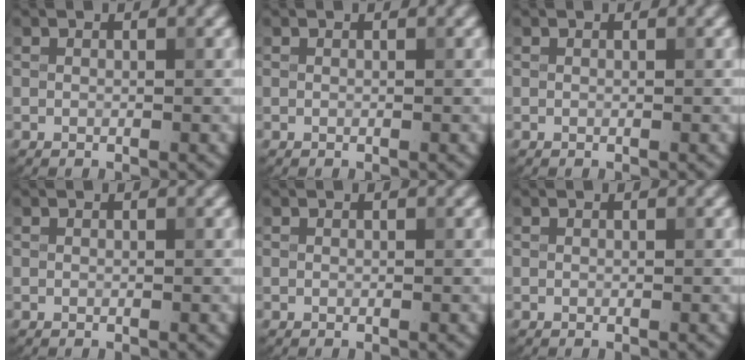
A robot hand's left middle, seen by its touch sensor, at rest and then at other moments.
{"total": 0.0}
{"total": 0.0}
{"total": 0.0}
{"total": 0.0}
{"total": 0.0}